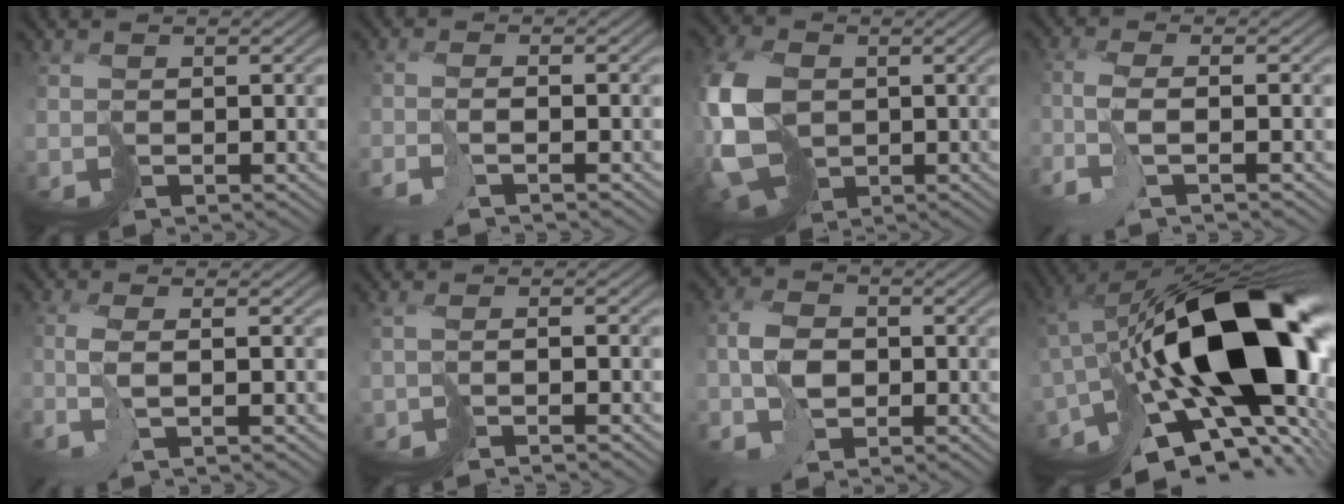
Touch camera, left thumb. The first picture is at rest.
{"total": 2.5, "force": [-1.7, -0.7, 1.6], "torque": [-0.026, 0.005, -0.040]}
{"total": 12.6, "force": [-0.8, 8.8, 9.0], "torque": [-0.239, -0.003, -0.024]}
{"total": 4.3, "force": [-1.9, 0.2, 3.9], "torque": [-0.076, 0.002, -0.051]}
{"total": 3.4, "force": [-0.8, 0.0, 3.3], "torque": [-0.062, 0.006, -0.029]}
{"total": 2.7, "force": [-2.0, -0.6, 1.6], "torque": [-0.023, -0.001, -0.040]}
{"total": 4.8, "force": [-1.4, 3.2, 3.3], "torque": [-0.072, 0.003, -0.036]}
{"total": 21.1, "force": [-4.0, 10.5, 17.9], "torque": [-0.292, -0.036, -0.052]}